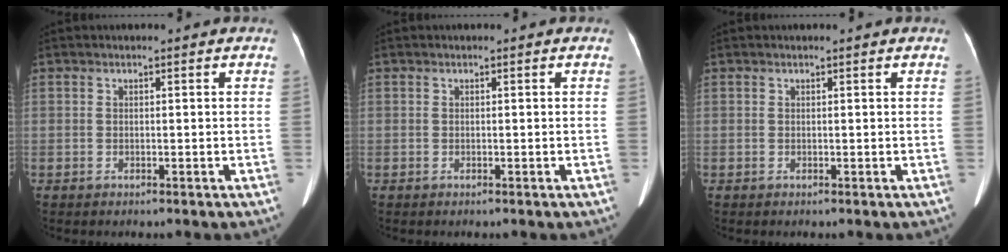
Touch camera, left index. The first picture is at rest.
{"total": 0.0}
{"total": 0.6, "force": [0.6, 0.0, 0.2], "torque": [-0.010, 0.006, 0.007]}